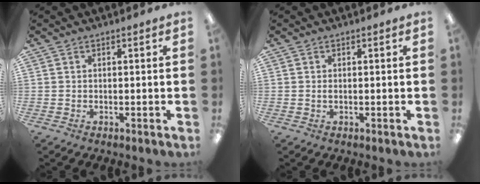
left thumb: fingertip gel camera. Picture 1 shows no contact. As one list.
[{"total": 0.5, "force": [0.1, 0.2, 0.4], "torque": [-0.010, 0.001, 0.001]}]